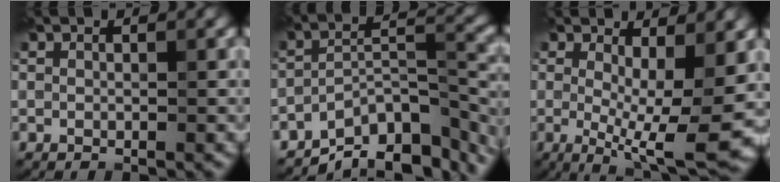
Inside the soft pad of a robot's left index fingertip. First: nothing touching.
{"total": 10.2, "force": [-7.6, 3.6, 5.7], "torque": [-0.077, -0.007, -0.128]}
{"total": 9.8, "force": [-0.2, 2.8, 9.4], "torque": [-0.137, -0.017, -0.002]}